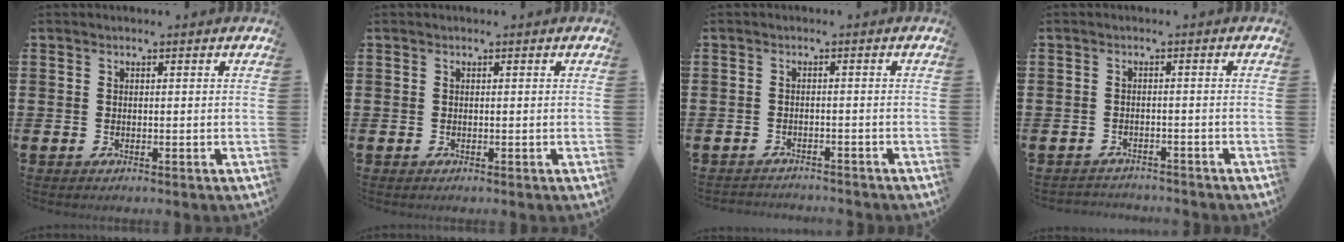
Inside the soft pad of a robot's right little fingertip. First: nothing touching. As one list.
[{"total": 0.0}, {"total": 1.3, "force": [-1.3, 0.0, -0.2], "torque": [-0.001, 0.004, -0.029]}, {"total": 1.5, "force": [-1.5, 0.1, -0.2], "torque": [-0.002, 0.003, -0.033]}]